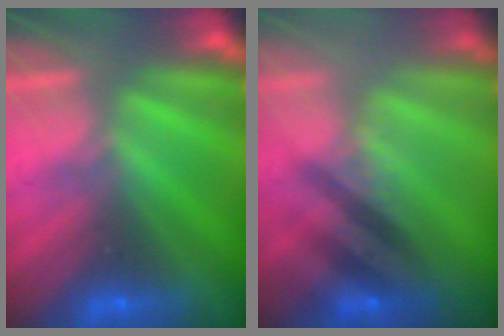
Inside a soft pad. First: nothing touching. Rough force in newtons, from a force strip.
{"total": 2.5}